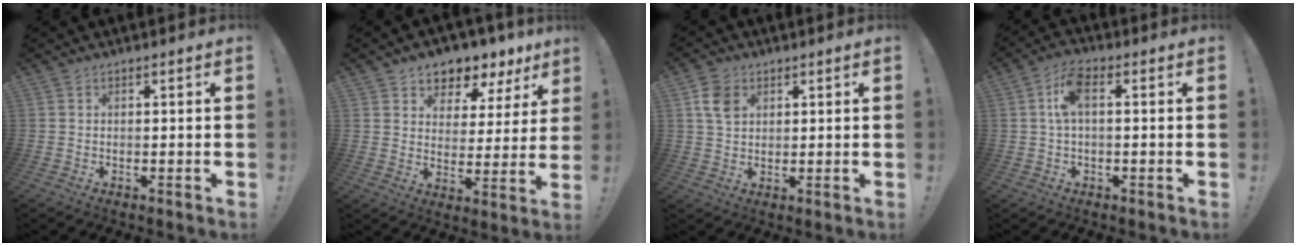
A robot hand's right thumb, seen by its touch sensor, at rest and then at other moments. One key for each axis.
{"total": 6.2, "fx": 4.7, "fy": 3.9, "fz": 1.1, "tx": -0.015, "ty": -0.051, "tz": 0.087}
{"total": 7.0, "fx": 2.7, "fy": 5.2, "fz": 3.9, "tx": -0.057, "ty": 0.002, "tz": 0.054}
{"total": 6.9, "fx": 0.6, "fy": 3.0, "fz": 6.2, "tx": -0.119, "ty": 0.005, "tz": 0.010}